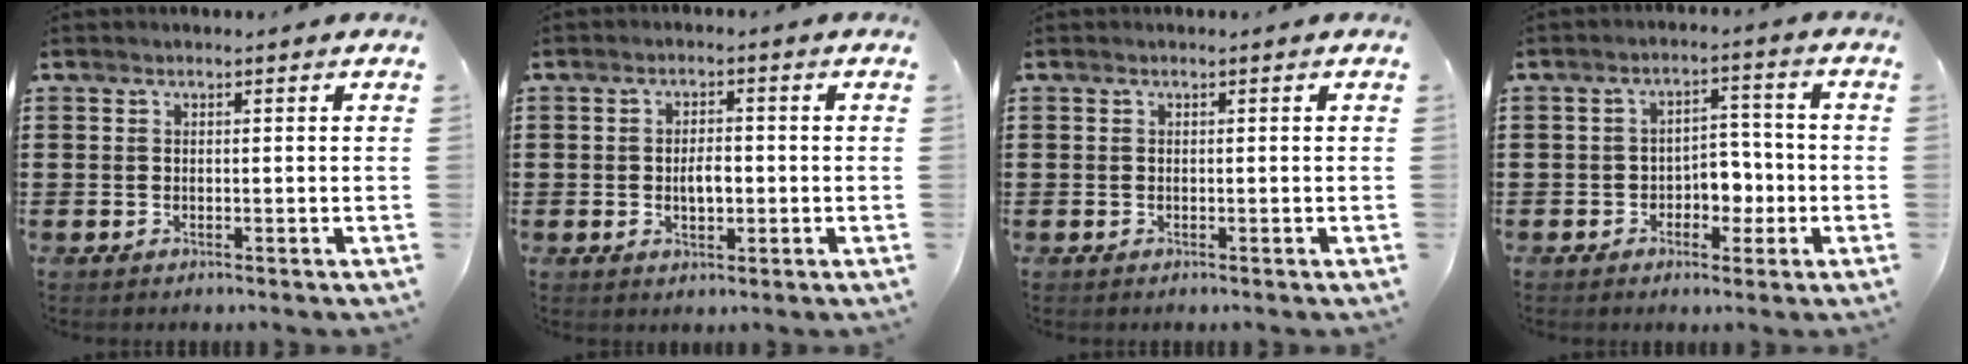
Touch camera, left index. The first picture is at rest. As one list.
[{"total": 3.0, "force": [-0.4, 1.4, 2.6], "torque": [-0.041, 0.000, -0.012]}, {"total": 0.0}, {"total": 4.5, "force": [-1.8, 3.2, 2.5], "torque": [-0.044, 0.005, -0.041]}]